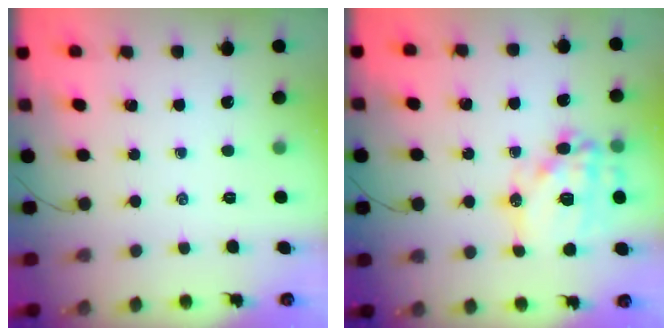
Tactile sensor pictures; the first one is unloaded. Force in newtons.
{"total": 16.6, "press": 16.3, "slide": 3.0}